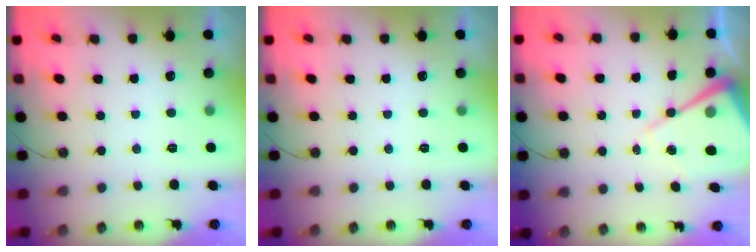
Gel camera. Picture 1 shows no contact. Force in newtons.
{"total": 0.0}
{"total": 12.2, "press": 12.1, "slide": 1.3}